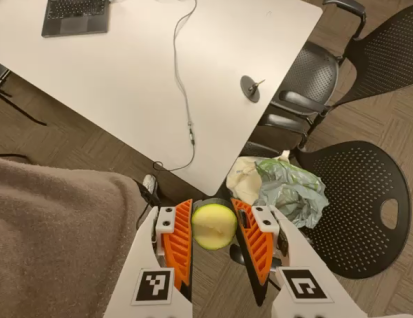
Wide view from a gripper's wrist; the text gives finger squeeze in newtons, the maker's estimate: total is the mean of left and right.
{"total": 8.6, "left": 8.4, "right": 8.8}